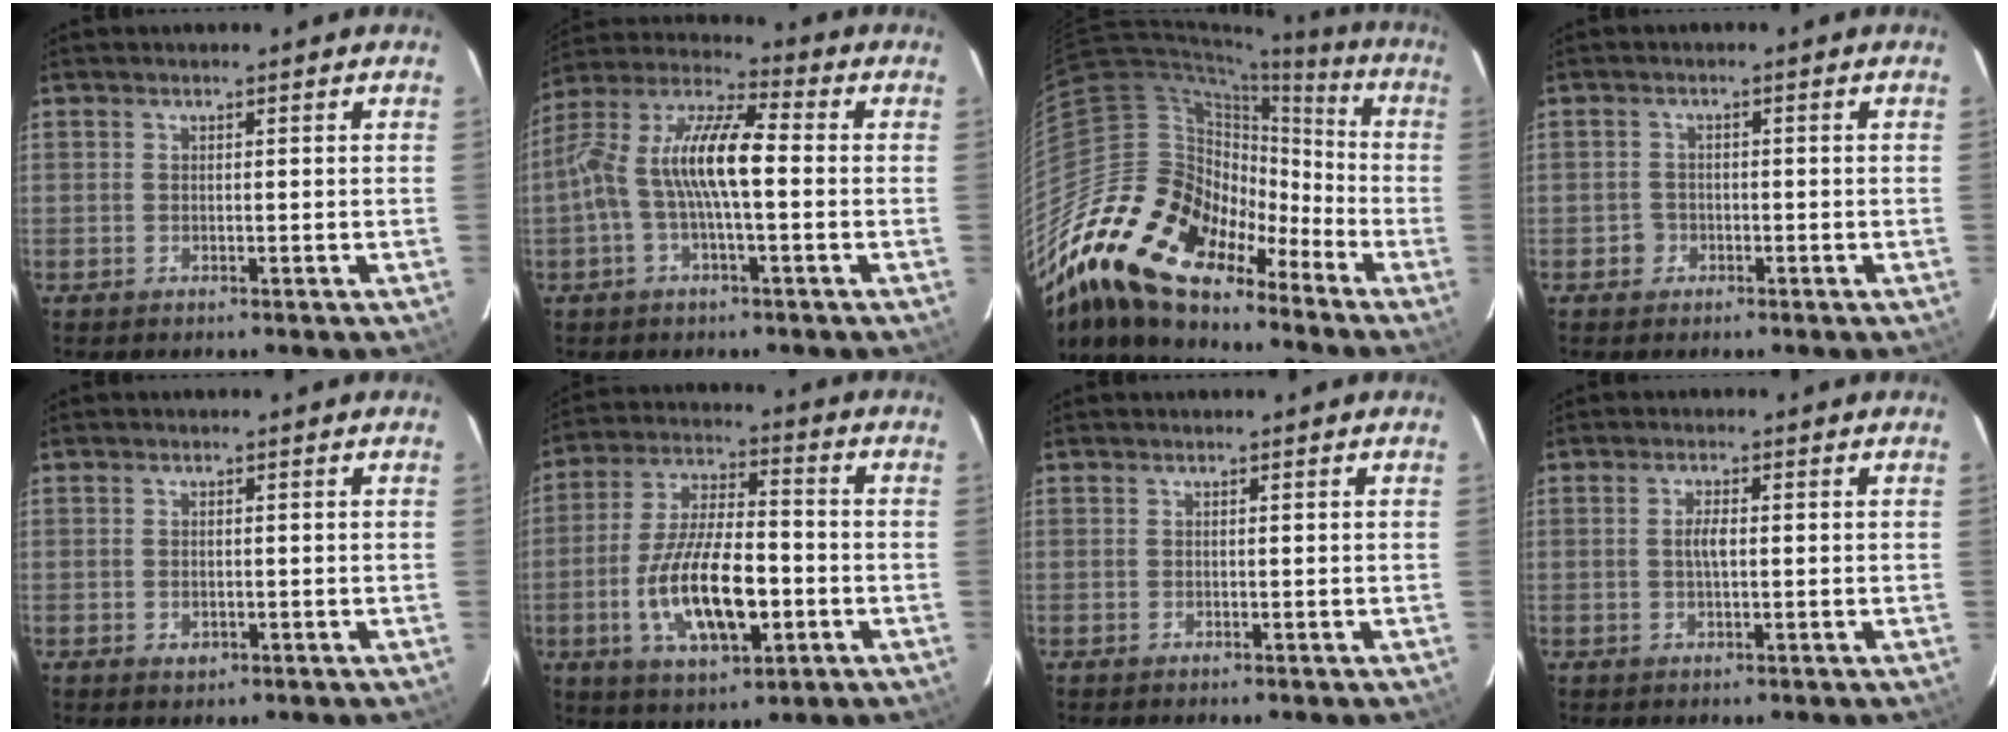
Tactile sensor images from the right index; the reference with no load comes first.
{"total": 13.1, "force": [-1.1, 3.6, 12.6], "torque": [-0.247, 0.016, -0.029]}
{"total": 23.9, "force": [-17.0, 11.9, 11.9], "torque": [-0.227, 0.007, -0.306]}
{"total": 2.1, "force": [-1.1, 1.8, 0.1], "torque": [-0.004, 0.006, -0.017]}
{"total": 1.7, "force": [-0.3, 1.4, 0.9], "torque": [-0.014, -0.001, -0.004]}
{"total": 16.6, "force": [-4.4, 6.6, 14.5], "torque": [-0.291, -0.005, -0.071]}
{"total": 0.0}
{"total": 2.4, "force": [0.0, 0.8, 2.3], "torque": [-0.044, 0.003, 0.000]}